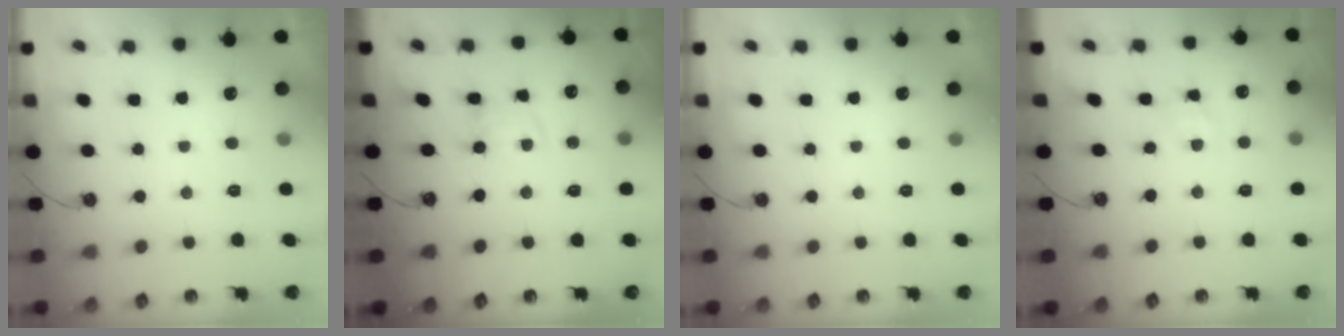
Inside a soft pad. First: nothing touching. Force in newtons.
{"total": 1.8, "press": 1.8, "slide": 0.2}
{"total": 0.0}
{"total": 3.2, "press": 3.2, "slide": 0.5}